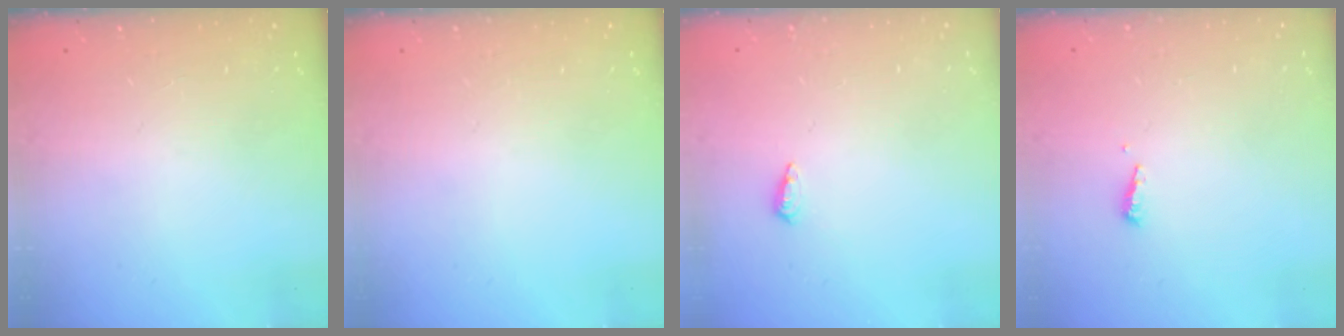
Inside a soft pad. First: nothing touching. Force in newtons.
{"total": 0.0}
{"total": 3.4, "press": 3.3, "slide": 0.5}
{"total": 4.0, "press": 4.0, "slide": 0.4}